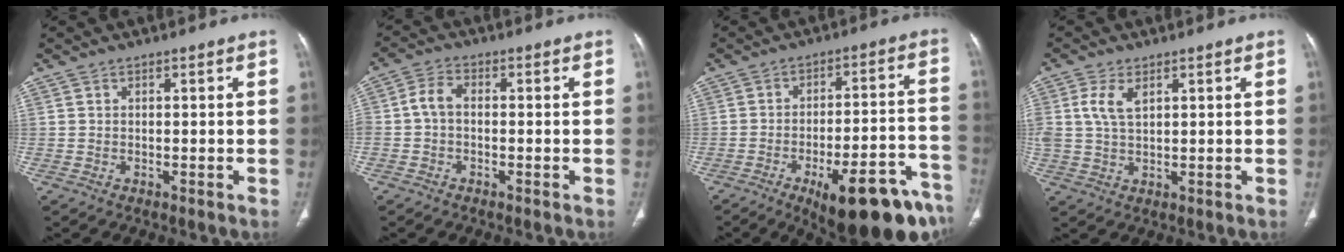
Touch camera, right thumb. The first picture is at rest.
{"total": 4.3, "force": [-0.5, 2.6, 3.4], "torque": [-0.069, 0.014, -0.019]}
{"total": 22.4, "force": [-12.8, 6.4, 17.2], "torque": [-0.159, 0.072, -0.173]}
{"total": 5.2, "force": [2.0, 2.6, 4.1], "torque": [-0.091, 0.000, 0.042]}